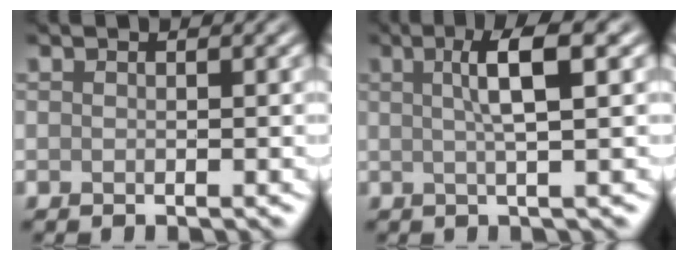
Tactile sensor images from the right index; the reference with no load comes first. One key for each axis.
{"total": 4.5, "fx": 1.2, "fy": 0.8, "fz": 4.3, "tx": -0.065, "ty": 0.009, "tz": 0.016}